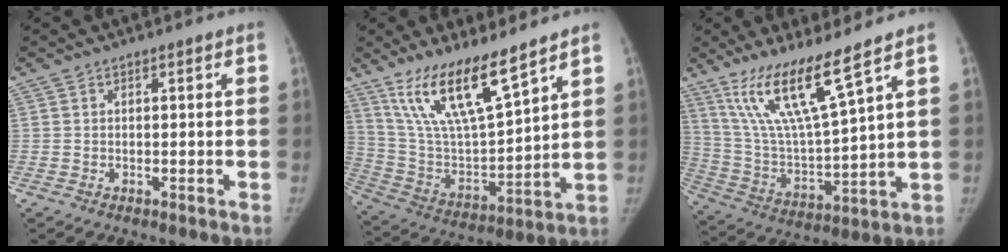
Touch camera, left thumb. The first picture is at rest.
{"total": 17.5, "force": [12.2, 4.1, 11.9], "torque": [-0.201, -0.063, 0.245]}
{"total": 15.4, "force": [10.4, 1.3, 11.4], "torque": [-0.211, -0.062, 0.214]}